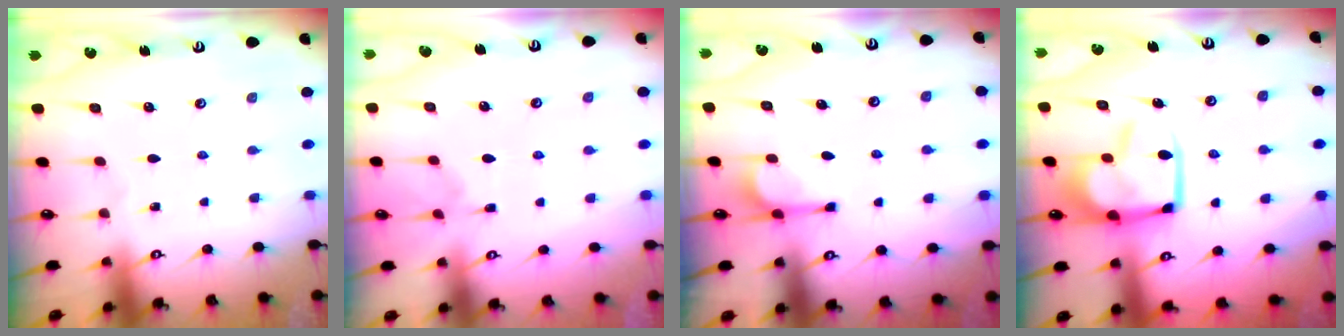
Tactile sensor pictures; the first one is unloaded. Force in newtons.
{"total": 2.2, "press": 1.8, "slide": 1.3}
{"total": 4.5, "press": 4.5, "slide": 0.7}
{"total": 11.3, "press": 11.2, "slide": 1.3}